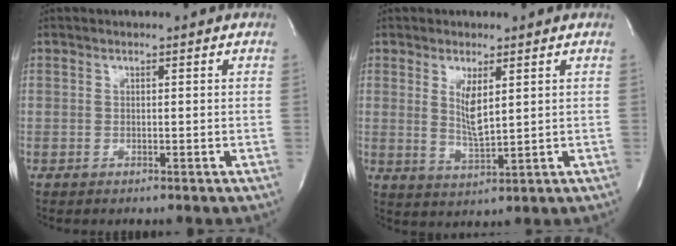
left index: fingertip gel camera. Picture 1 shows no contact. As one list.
[{"total": 4.3, "force": [1.3, 0.8, 4.0], "torque": [-0.081, -0.013, 0.031]}]